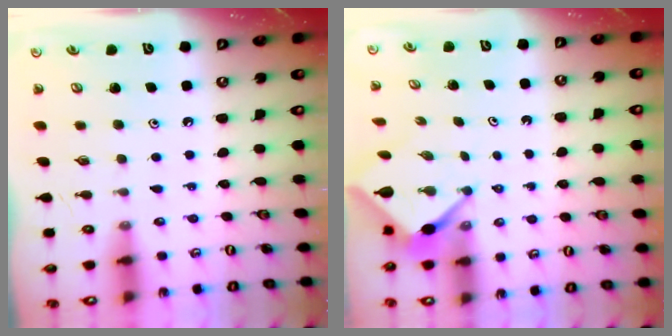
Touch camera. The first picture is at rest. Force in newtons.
{"total": 3.1, "press": 3.1, "slide": 0.3}